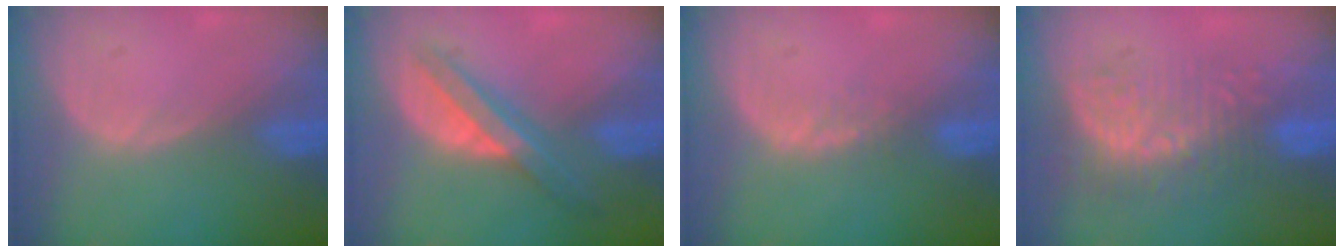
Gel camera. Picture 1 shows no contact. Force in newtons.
{"total": 7.2, "press": 6.1, "slide": 3.8}
{"total": 1.4, "press": 1.4, "slide": 0.3}
{"total": 9.9, "press": 8.7, "slide": 4.8}